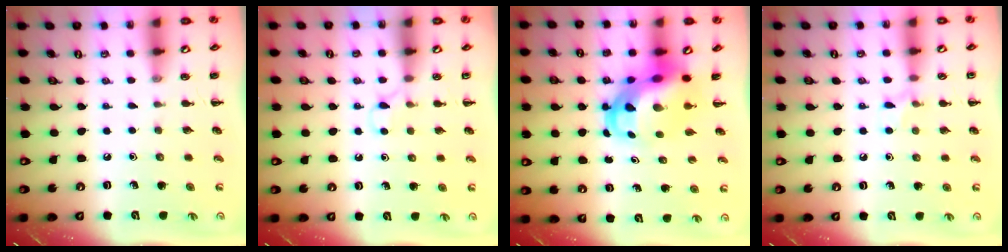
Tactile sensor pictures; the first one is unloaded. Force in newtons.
{"total": 2.6, "press": 2.4, "slide": 0.9}
{"total": 8.6, "press": 8.3, "slide": 2.3}
{"total": 5.5, "press": 5.2, "slide": 2.0}